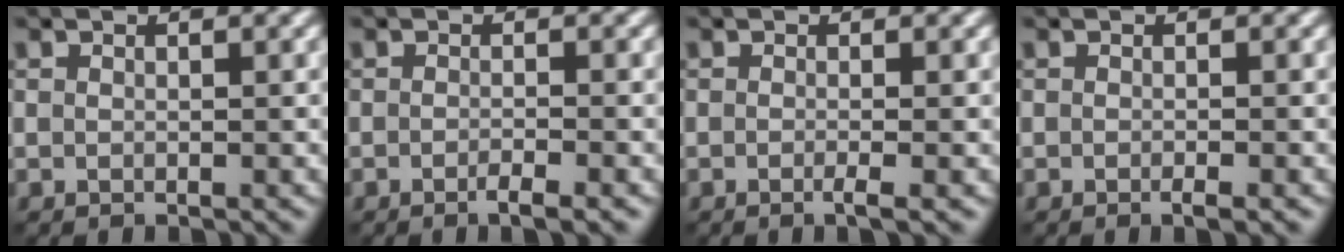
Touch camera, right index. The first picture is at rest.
{"total": 1.9, "force": [-1.0, 0.6, 1.5], "torque": [-0.017, -0.002, -0.019]}
{"total": 1.4, "force": [-0.4, 0.5, 1.3], "torque": [-0.018, -0.004, -0.008]}
{"total": 1.0, "force": [-0.5, 0.3, 0.9], "torque": [-0.010, -0.004, -0.007]}